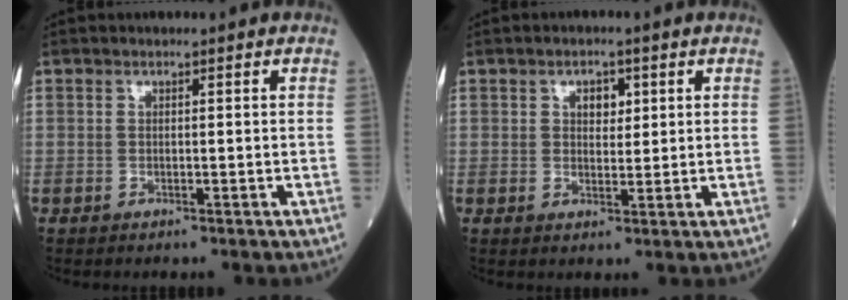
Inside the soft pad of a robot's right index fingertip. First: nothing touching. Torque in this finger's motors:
{"motor_torque": [0.07, -0.02, 0.01, 0.02]}